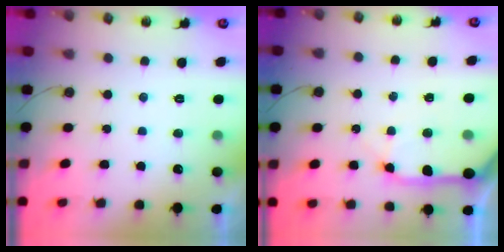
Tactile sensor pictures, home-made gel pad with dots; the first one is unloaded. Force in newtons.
{"total": 14.3, "press": 14.1, "slide": 2.0}